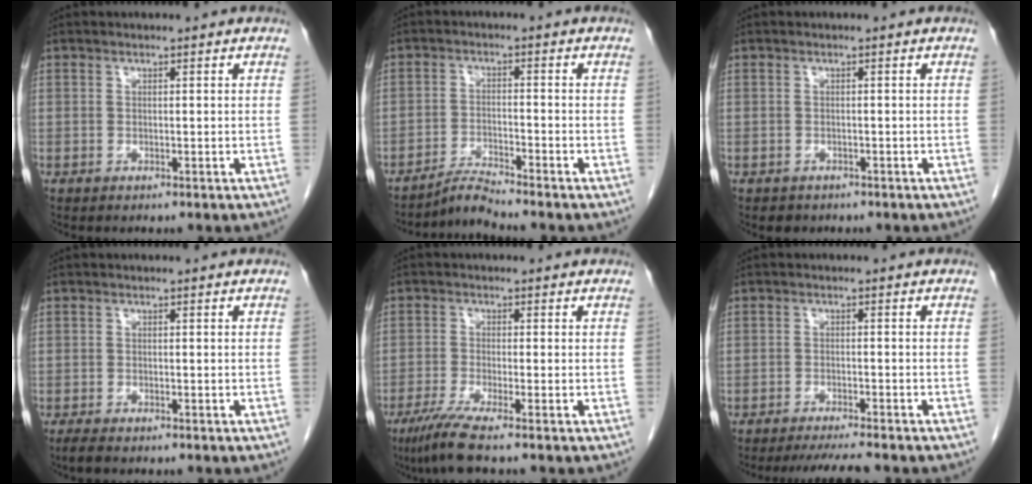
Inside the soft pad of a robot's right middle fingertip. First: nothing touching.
{"total": 3.7, "force": [-3.5, -1.3, 0.1], "torque": [-0.007, -0.019, -0.066]}
{"total": 1.5, "force": [-1.1, 1.0, 0.1], "torque": [-0.008, 0.001, -0.014]}
{"total": 1.7, "force": [-1.4, 0.3, 1.0], "torque": [-0.026, -0.006, -0.023]}
{"total": 5.1, "force": [-3.7, -0.8, 3.5], "torque": [-0.069, -0.018, -0.077]}
{"total": 5.5, "force": [-4.9, -0.5, 2.3], "torque": [-0.031, -0.018, -0.078]}